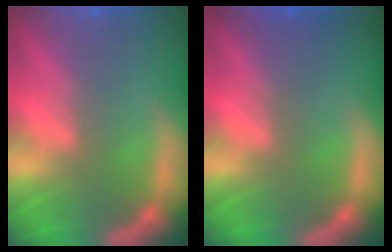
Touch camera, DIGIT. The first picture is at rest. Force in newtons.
{"total": 1.5}